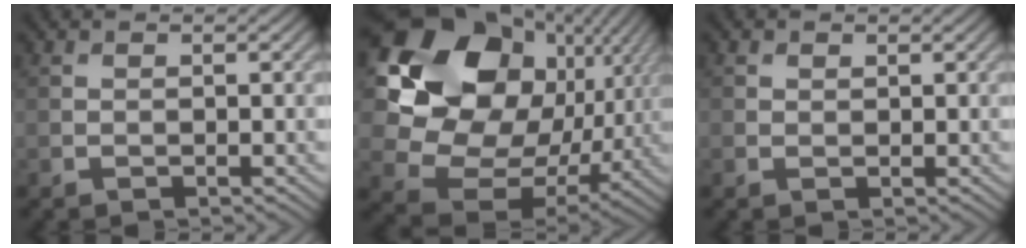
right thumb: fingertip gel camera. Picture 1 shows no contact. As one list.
[{"total": 19.9, "force": [4.8, 15.8, 11.1], "torque": [-0.263, -0.013, 0.105]}, {"total": 0.6, "force": [0.5, 0.4, 0.1], "torque": [0.000, 0.001, 0.008]}]